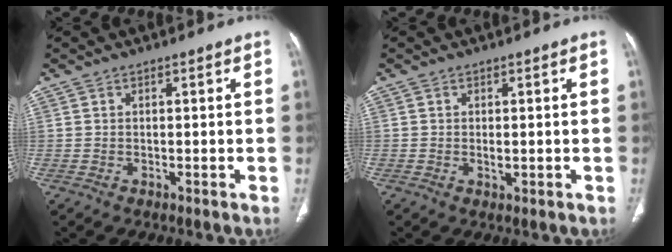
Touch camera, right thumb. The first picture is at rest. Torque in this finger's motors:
{"motor_torque": [3.43, 1.58, 1.38, -1.37, 0.26]}